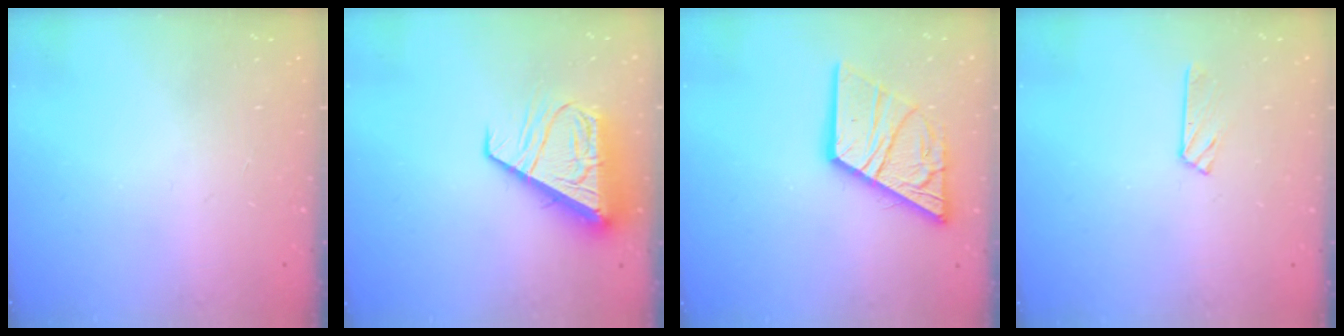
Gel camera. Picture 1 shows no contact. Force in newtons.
{"total": 12.3, "press": 12.3, "slide": 1.4}
{"total": 18.8, "press": 18.7, "slide": 2.0}
{"total": 3.5, "press": 3.4, "slide": 0.5}